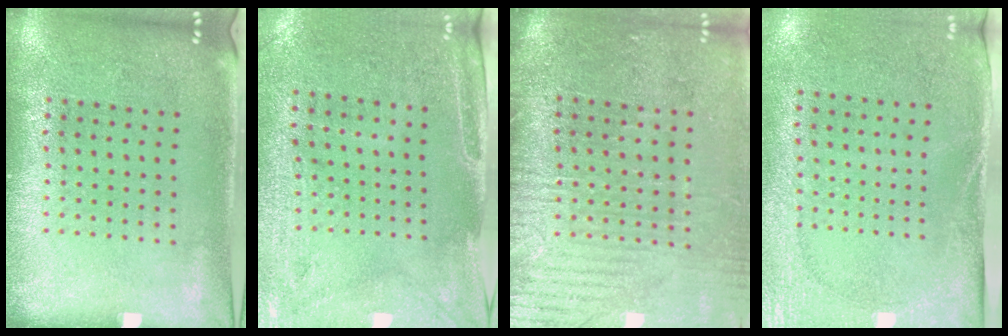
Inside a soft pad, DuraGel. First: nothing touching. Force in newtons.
{"total": 2.9, "press": 2.5, "slide": 1.5}
{"total": 3.7, "press": 3.4, "slide": 1.4}
{"total": 2.7, "press": 2.1, "slide": 1.6}